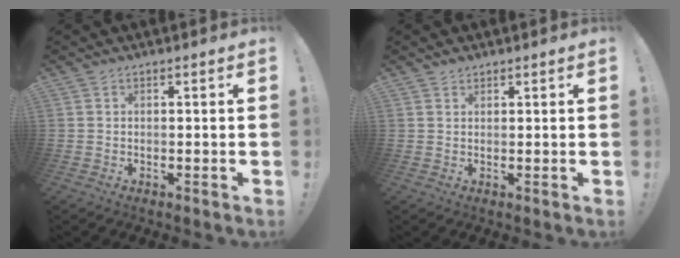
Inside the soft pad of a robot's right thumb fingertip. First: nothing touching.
{"total": 1.4, "force": [1.1, 0.8, 0.3], "torque": [-0.003, -0.002, 0.022]}